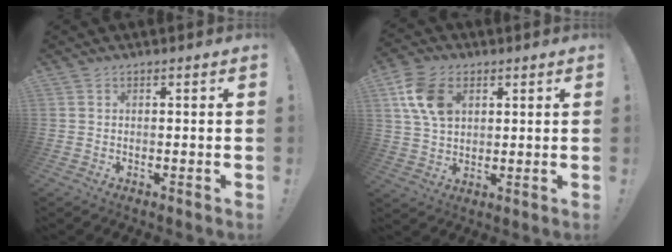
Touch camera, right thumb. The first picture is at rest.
{"total": 11.9, "force": [4.2, 8.2, 7.5], "torque": [-0.136, 0.001, 0.082]}